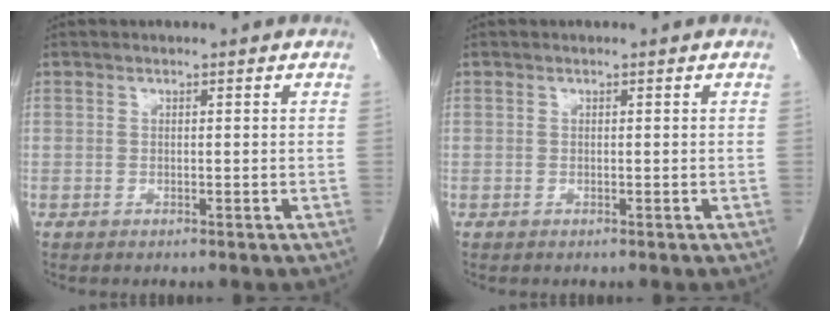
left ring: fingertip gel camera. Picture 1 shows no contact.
{"total": 0.0}